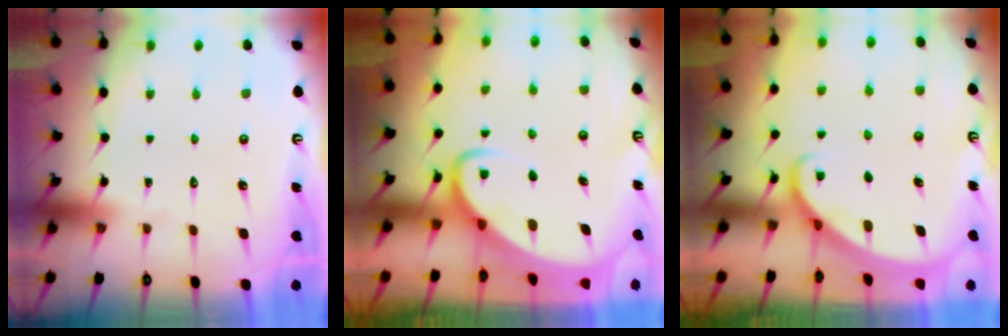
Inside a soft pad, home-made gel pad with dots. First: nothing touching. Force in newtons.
{"total": 3.8, "press": 3.7, "slide": 0.4}
{"total": 1.9, "press": 1.9, "slide": 0.0}